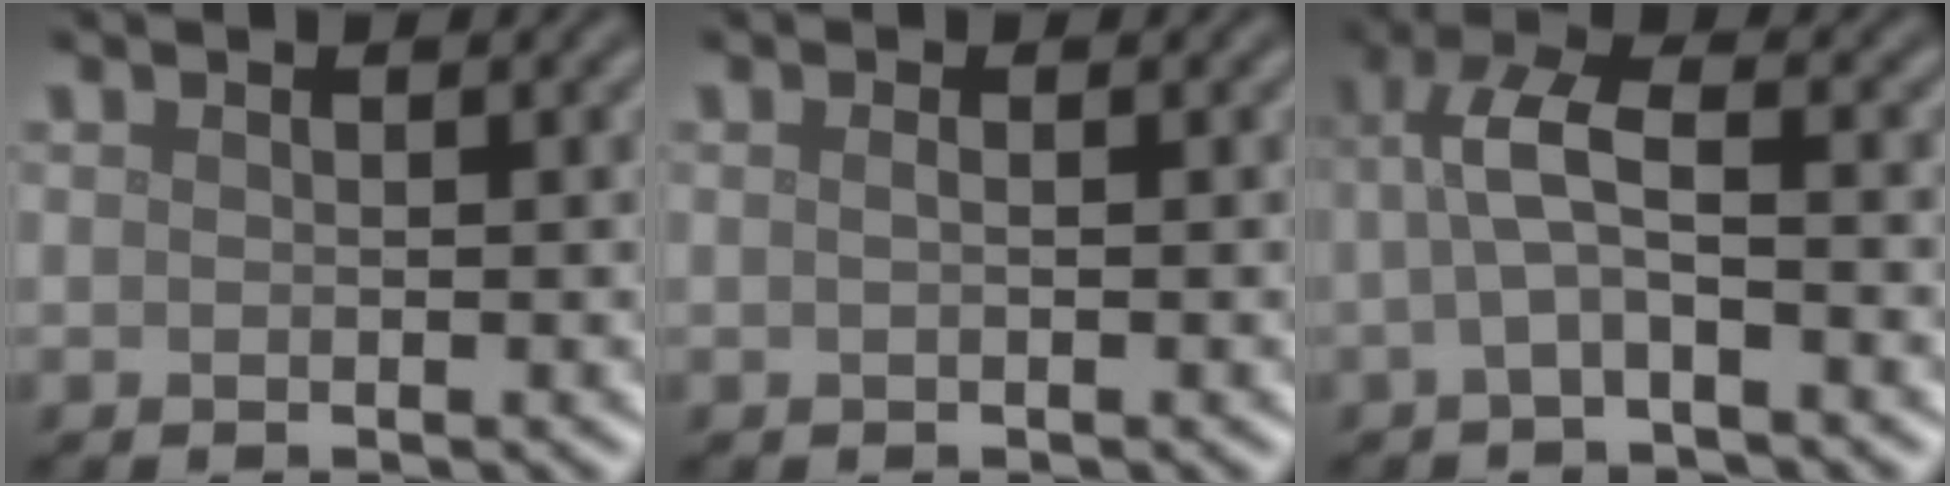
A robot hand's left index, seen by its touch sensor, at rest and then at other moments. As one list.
[{"total": 0.6, "force": [0.0, 0.2, 0.5], "torque": [-0.011, 0.001, -0.002]}, {"total": 4.1, "force": [-0.5, 1.1, 3.9], "torque": [-0.082, 0.016, -0.021]}]